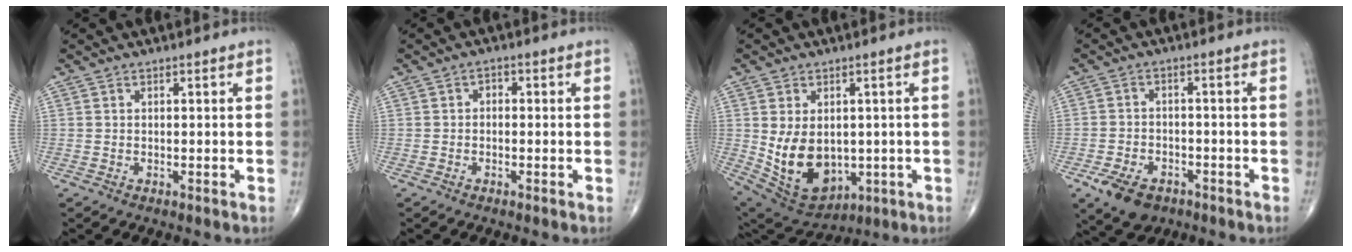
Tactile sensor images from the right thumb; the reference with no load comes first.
{"total": 1.6, "force": [-0.2, 1.2, 1.0], "torque": [-0.004, 0.007, -0.010]}
{"total": 13.2, "force": [-0.6, 9.3, 9.4], "torque": [-0.137, -0.005, 0.024]}
{"total": 7.9, "force": [-4.4, 5.0, 4.2], "torque": [-0.072, 0.021, -0.069]}